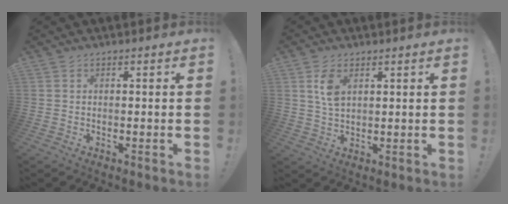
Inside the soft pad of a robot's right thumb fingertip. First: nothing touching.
{"total": 5.5, "force": [2.3, 3.0, 4.0], "torque": [-0.067, -0.005, 0.041]}